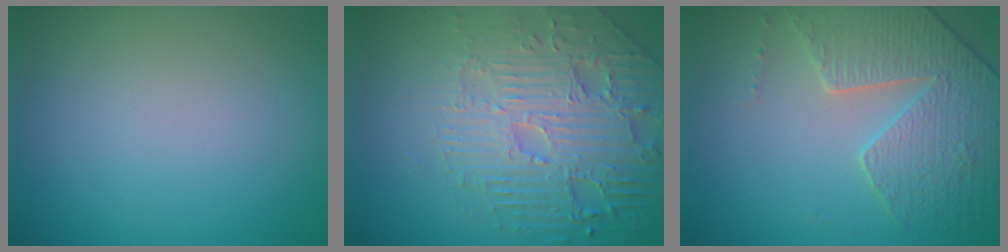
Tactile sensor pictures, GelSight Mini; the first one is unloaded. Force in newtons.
{"total": 7.8, "press": 5.8, "slide": 5.3}
{"total": 4.3, "press": 4.2, "slide": 0.9}